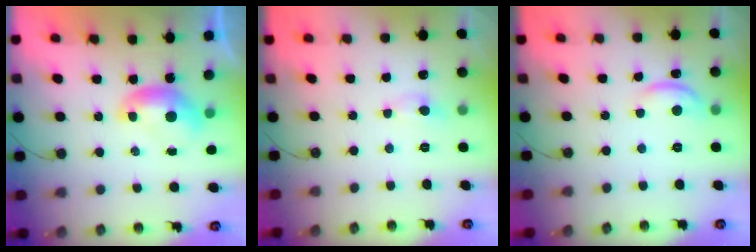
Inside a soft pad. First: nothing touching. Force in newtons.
{"total": 2.5, "press": 2.4, "slide": 0.5}
{"total": 2.7, "press": 2.7, "slide": 0.4}